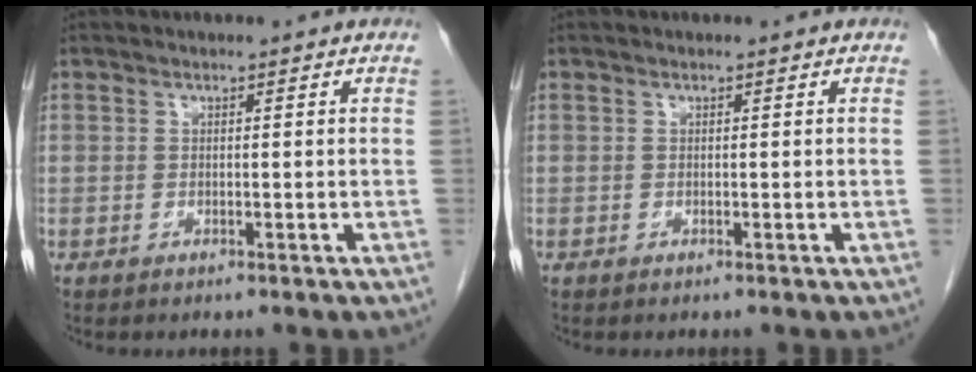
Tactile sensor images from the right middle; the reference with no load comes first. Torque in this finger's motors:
{"motor_torque": [-0.05, -0.25, 0.03, 0.00]}